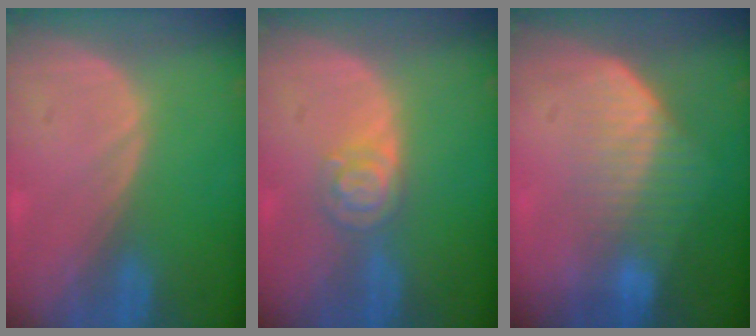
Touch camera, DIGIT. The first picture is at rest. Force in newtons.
{"total": 4.7, "press": 4.1, "slide": 2.3}
{"total": 7.3, "press": 6.2, "slide": 3.7}